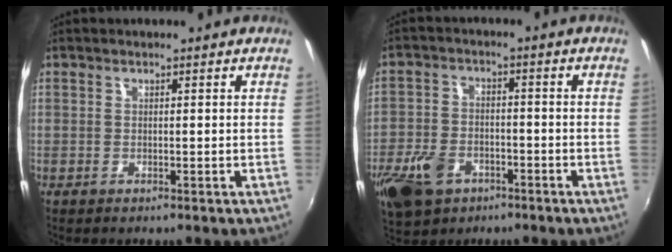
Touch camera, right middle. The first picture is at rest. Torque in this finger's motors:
{"motor_torque": [1.04, -0.96, 0.43, 0.06]}